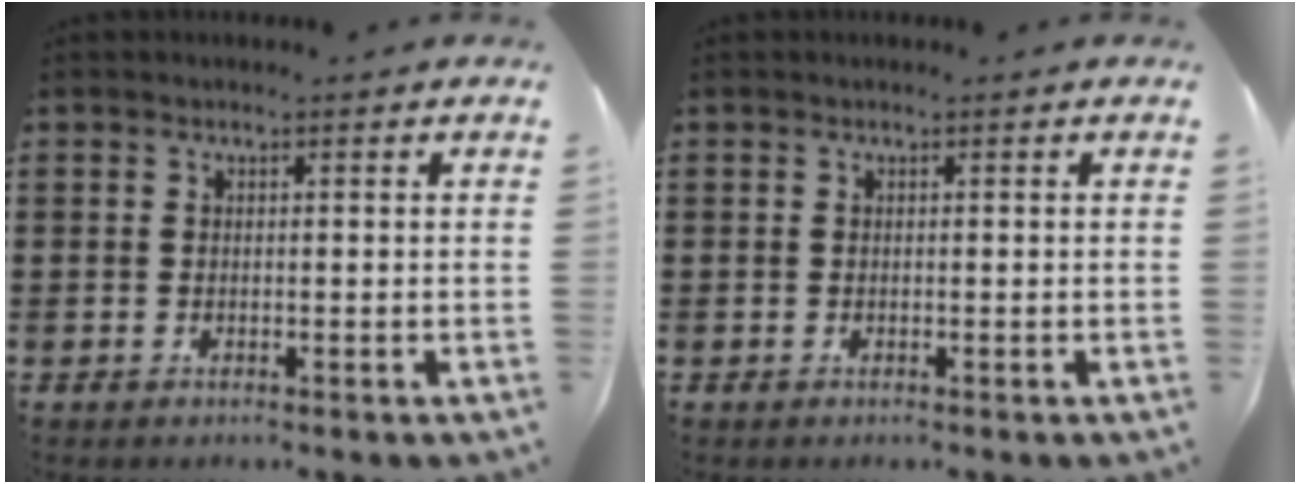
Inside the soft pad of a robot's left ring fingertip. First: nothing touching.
{"total": 0.0}